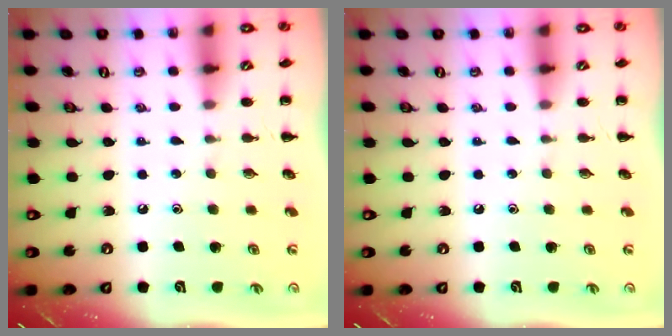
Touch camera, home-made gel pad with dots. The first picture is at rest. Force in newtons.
{"total": 0.0}